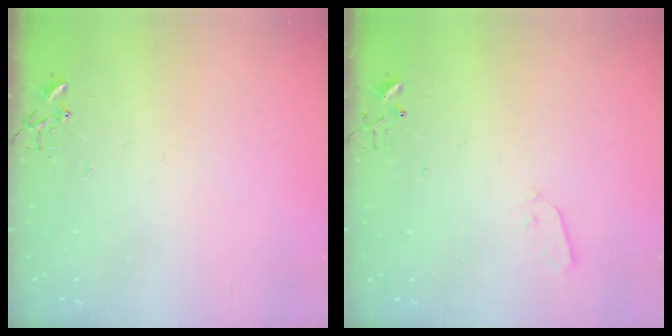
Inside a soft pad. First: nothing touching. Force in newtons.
{"total": 2.8, "press": 2.7, "slide": 0.4}